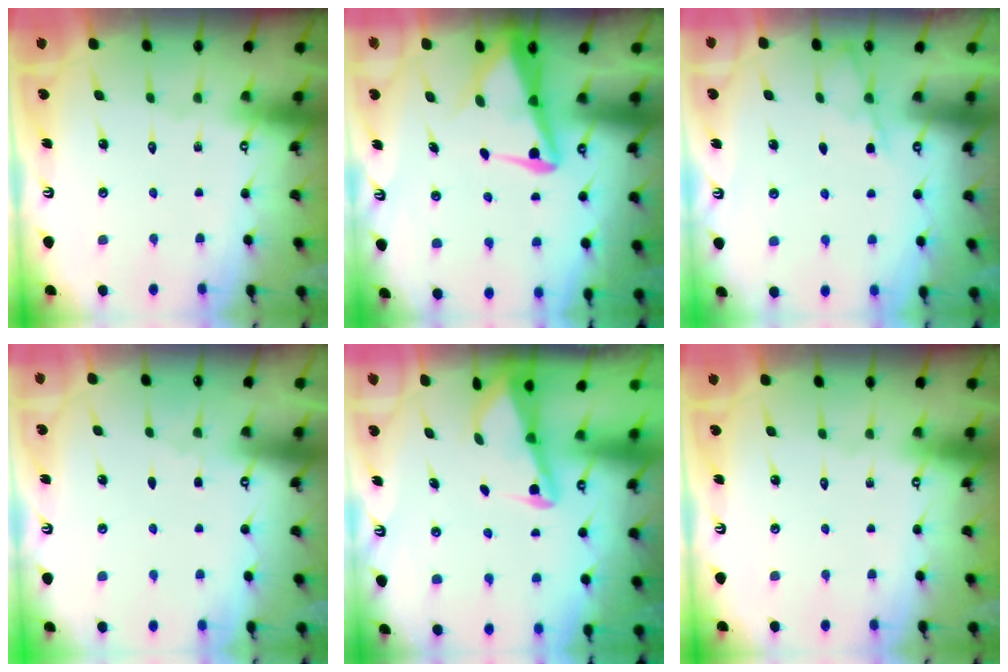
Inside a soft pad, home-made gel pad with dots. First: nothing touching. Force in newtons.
{"total": 5.8, "press": 5.8, "slide": 0.5}
{"total": 3.5, "press": 3.5, "slide": 0.7}
{"total": 1.2, "press": 1.2, "slide": 0.3}
{"total": 2.3, "press": 2.2, "slide": 0.2}
{"total": 0.0}